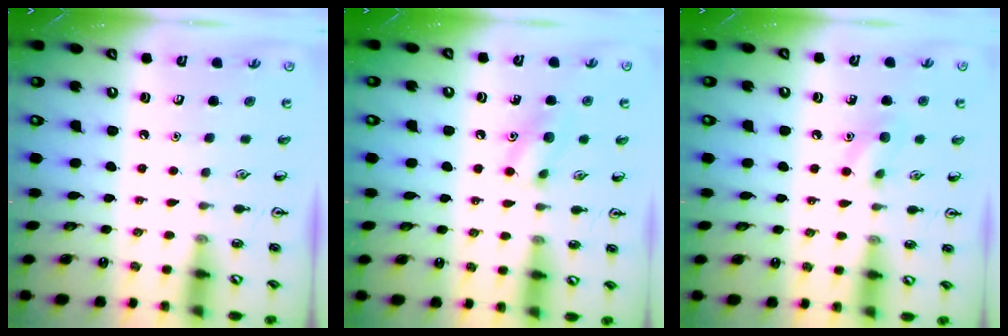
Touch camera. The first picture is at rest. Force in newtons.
{"total": 7.9, "press": 7.8, "slide": 0.9}
{"total": 7.4, "press": 7.1, "slide": 2.2}